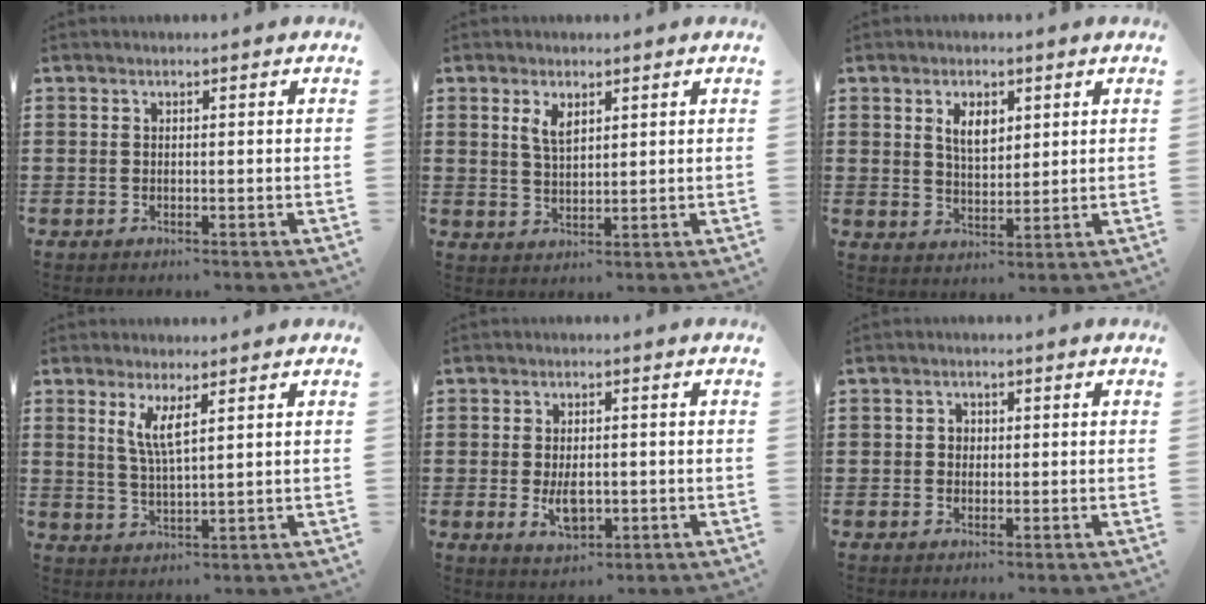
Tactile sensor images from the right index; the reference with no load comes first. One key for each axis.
{"total": 3.2, "fx": 1.8, "fy": 1.5, "fz": 2.2, "tx": -0.048, "ty": 0.004, "tz": 0.033}
{"total": 4.3, "fx": 2.0, "fy": 2.3, "fz": 3.0, "tx": -0.060, "ty": 0.007, "tz": 0.033}
{"total": 4.2, "fx": 2.1, "fy": 0.6, "fz": 3.6, "tx": -0.078, "ty": 0.000, "tz": 0.035}
{"total": 4.3, "fx": -0.5, "fy": 2.3, "fz": 3.6, "tx": -0.070, "ty": -0.006, "tz": -0.013}
{"total": 1.2, "fx": 0.0, "fy": 1.1, "fz": 0.5, "tx": -0.011, "ty": 0.005, "tz": -0.002}